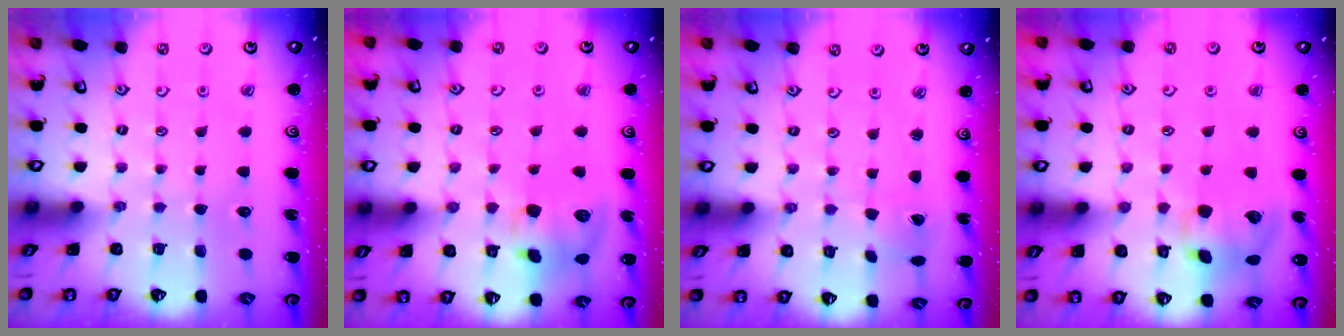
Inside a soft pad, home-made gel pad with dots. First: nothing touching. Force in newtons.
{"total": 11.7, "press": 11.5, "slide": 2.0}
{"total": 0.9, "press": 0.9, "slide": 0.1}
{"total": 12.8, "press": 12.6, "slide": 2.2}